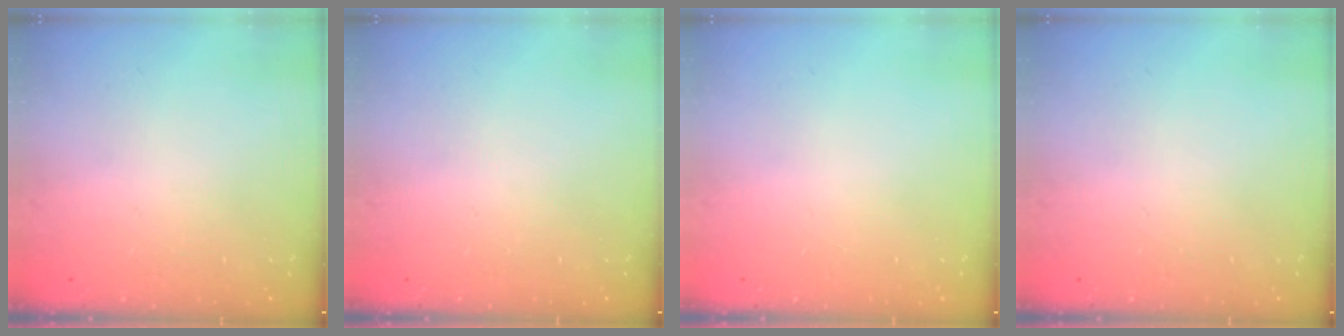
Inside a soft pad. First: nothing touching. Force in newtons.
{"total": 0.0}
{"total": 0.0}
{"total": 0.0}